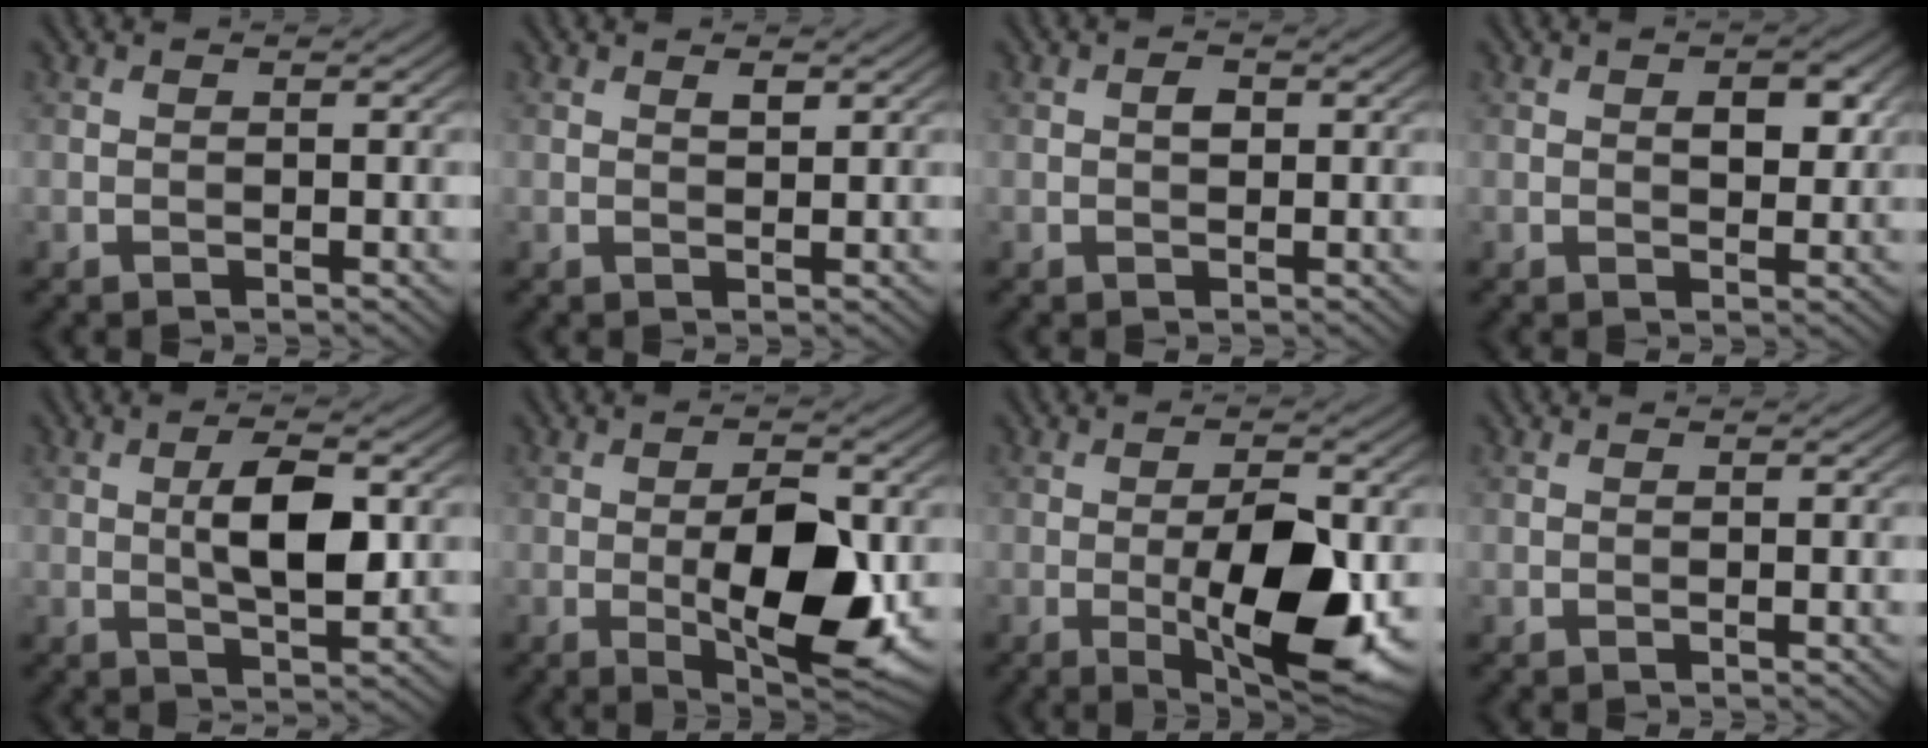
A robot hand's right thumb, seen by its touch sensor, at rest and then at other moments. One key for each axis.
{"total": 1.2, "fx": 0.7, "fy": 0.5, "fz": 0.9, "tx": -0.019, "ty": -0.003, "tz": 0.014}
{"total": 1.4, "fx": 0.2, "fy": 0.9, "fz": 1.0, "tx": -0.017, "ty": 0.002, "tz": 0.002}
{"total": 3.8, "fx": 1.0, "fy": 2.1, "fz": 3.0, "tx": -0.042, "ty": -0.001, "tz": 0.016}
{"total": 6.5, "fx": 0.7, "fy": 2.4, "fz": 6.0, "tx": -0.107, "ty": -0.001, "tz": 0.013}
{"total": 10.7, "fx": -1.3, "fy": 4.3, "fz": 9.7, "tx": -0.151, "ty": -0.008, "tz": -0.018}
{"total": 11.2, "fx": -2.0, "fy": 3.7, "fz": 10.4, "tx": -0.162, "ty": -0.006, "tz": -0.031}
{"total": 0.5, "fx": 0.0, "fy": 0.1, "fz": 0.5, "tx": -0.010, "ty": -0.002, "tz": 0.000}